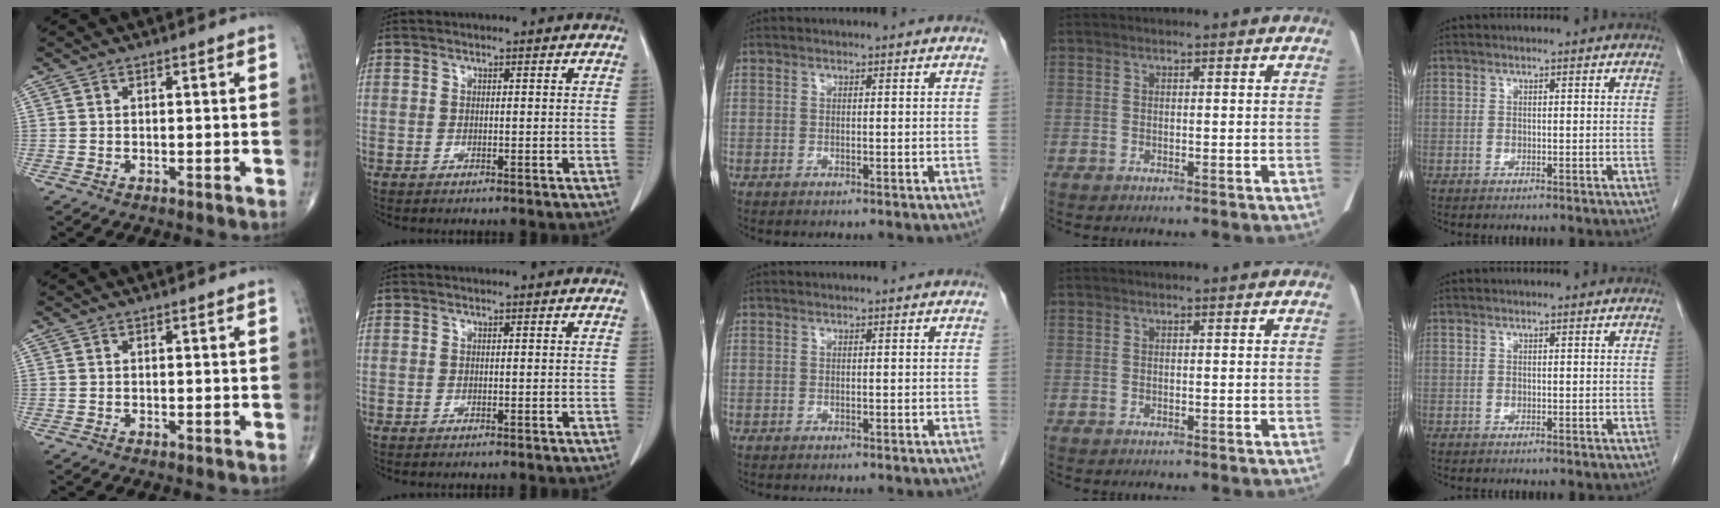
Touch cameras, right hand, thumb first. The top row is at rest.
{}